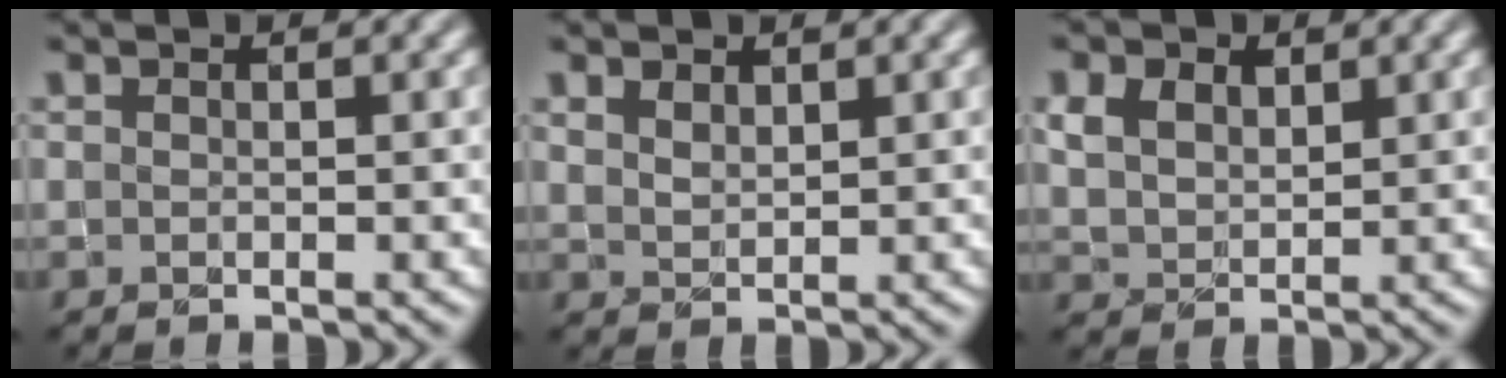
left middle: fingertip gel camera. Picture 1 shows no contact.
{"total": 1.5, "force": [1.2, 0.7, 0.6], "torque": [-0.017, -0.001, 0.026]}
{"total": 3.1, "force": [1.6, 2.0, 1.7], "torque": [-0.044, 0.000, 0.030]}